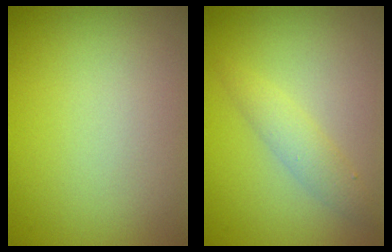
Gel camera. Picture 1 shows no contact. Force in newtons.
{"total": 1.9, "press": 1.9, "slide": 0.0}